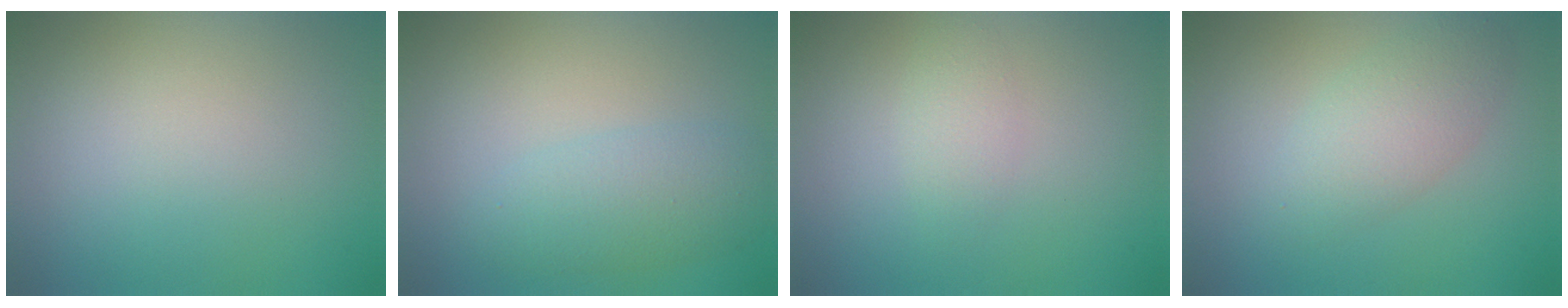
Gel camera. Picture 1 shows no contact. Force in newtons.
{"total": 3.2, "press": 3.2, "slide": 0.0}
{"total": 1.6, "press": 1.6, "slide": 0.1}
{"total": 3.3, "press": 3.3, "slide": 0.2}